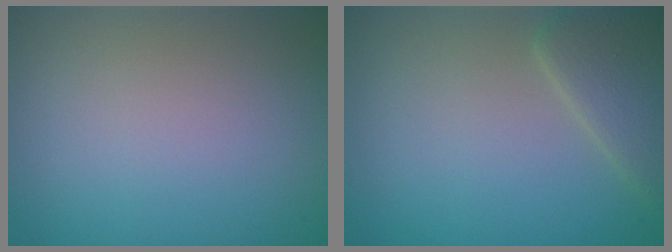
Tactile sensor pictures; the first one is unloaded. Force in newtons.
{"total": 3.5, "press": 3.5, "slide": 0.3}